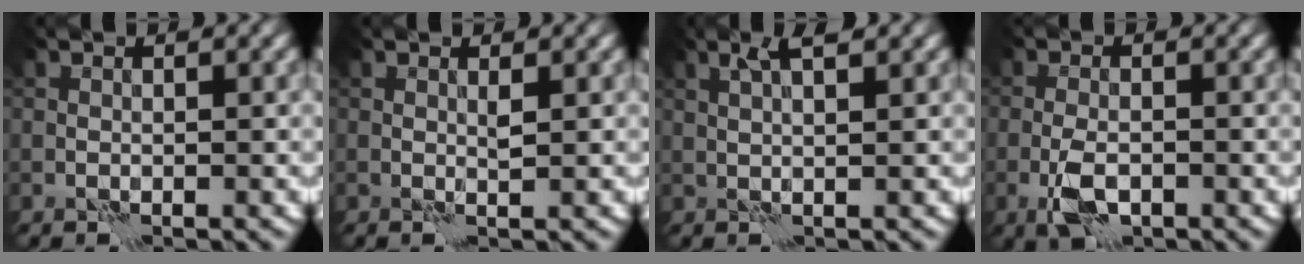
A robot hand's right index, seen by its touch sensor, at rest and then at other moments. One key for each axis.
{"total": 0.5, "fx": 0.3, "fy": 0.0, "fz": 0.4, "tx": -0.010, "ty": 0.002, "tz": 0.005}
{"total": 2.4, "fx": 1.4, "fy": 0.4, "fz": 1.9, "tx": -0.029, "ty": 0.005, "tz": 0.021}
{"total": 3.4, "fx": -1.6, "fy": 1.5, "fz": 2.6, "tx": -0.053, "ty": -0.002, "tz": -0.034}